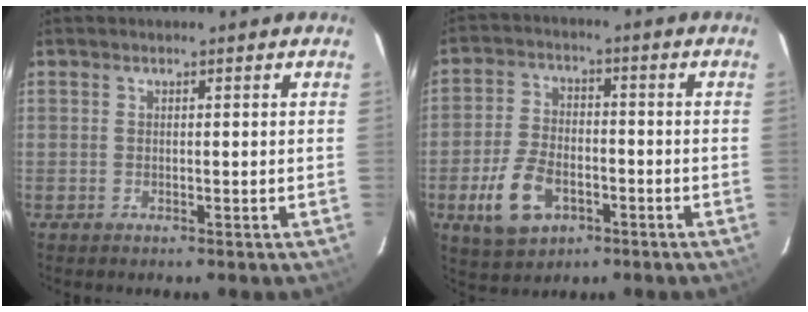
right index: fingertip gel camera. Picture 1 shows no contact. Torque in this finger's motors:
{"motor_torque": [0.78, -0.67, 0.45, 0.12]}